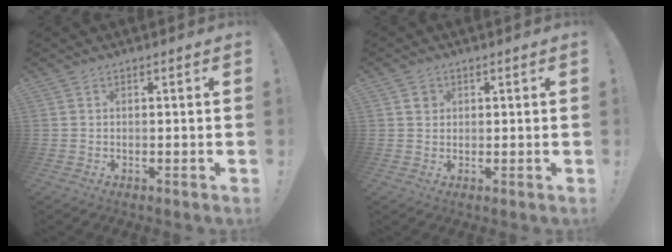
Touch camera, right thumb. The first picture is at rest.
{"total": 2.4, "force": [0.9, 2.2, 0.4], "torque": [0.013, -0.005, 0.012]}